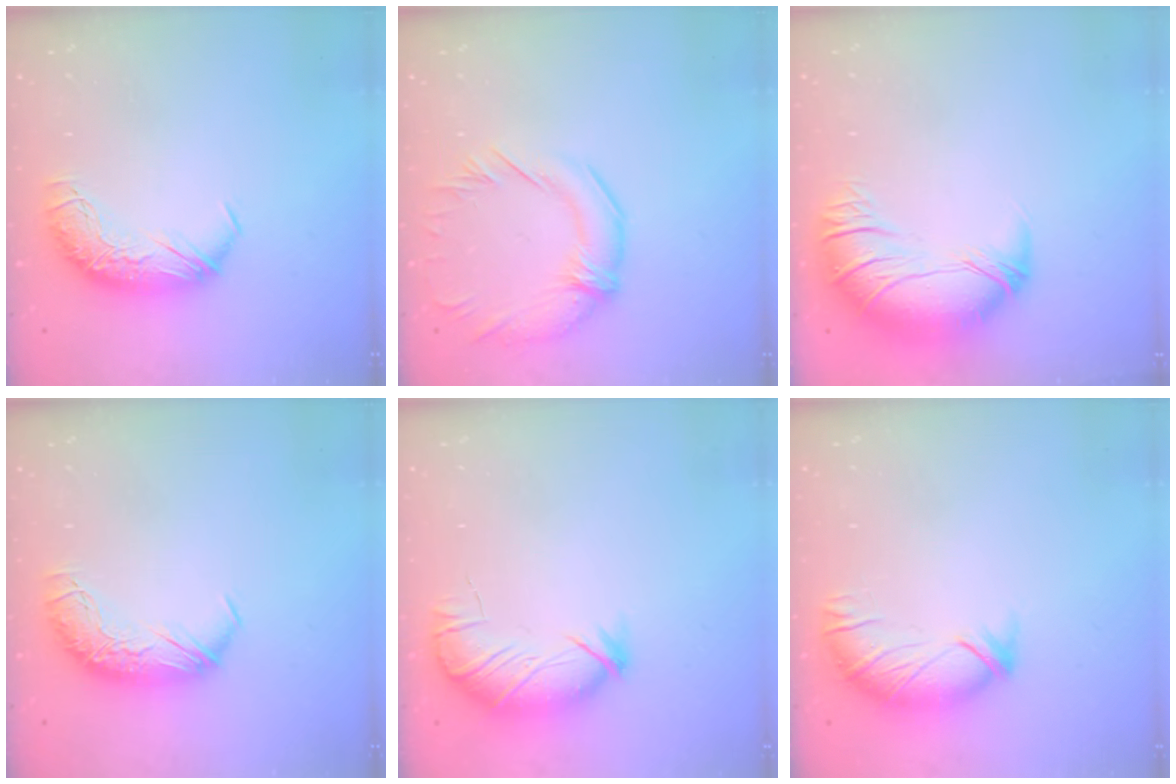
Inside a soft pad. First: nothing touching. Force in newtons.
{"total": 1.1, "press": 0.6, "slide": 1.0}
{"total": 2.8, "press": 0.2, "slide": 2.8}
{"total": 0.0}
{"total": 4.1, "press": 3.8, "slide": 1.7}
{"total": 3.4, "press": 3.1, "slide": 1.3}